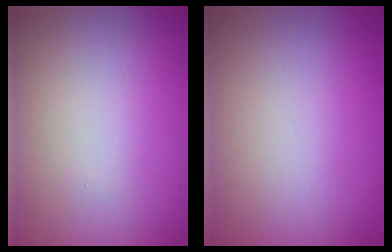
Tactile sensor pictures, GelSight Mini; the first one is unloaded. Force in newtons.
{"total": 0.0}